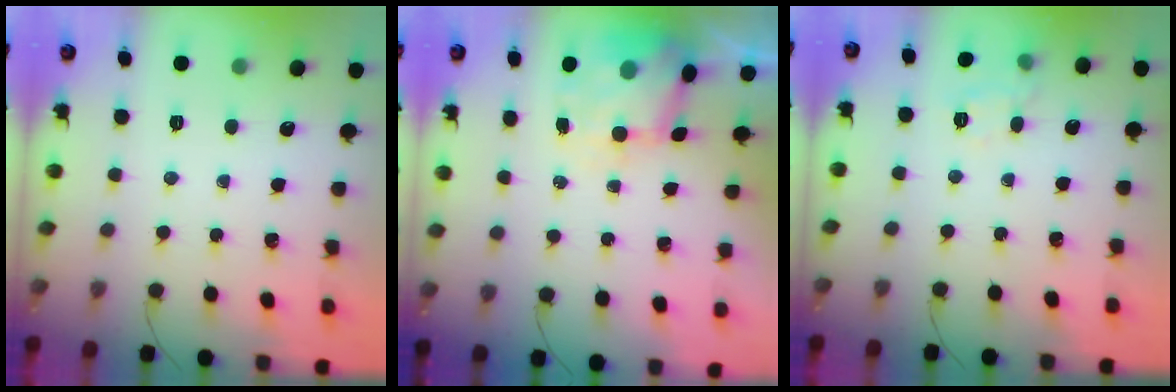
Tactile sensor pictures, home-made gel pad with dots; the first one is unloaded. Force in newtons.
{"total": 6.6, "press": 6.4, "slide": 1.4}
{"total": 7.4, "press": 7.3, "slide": 1.1}